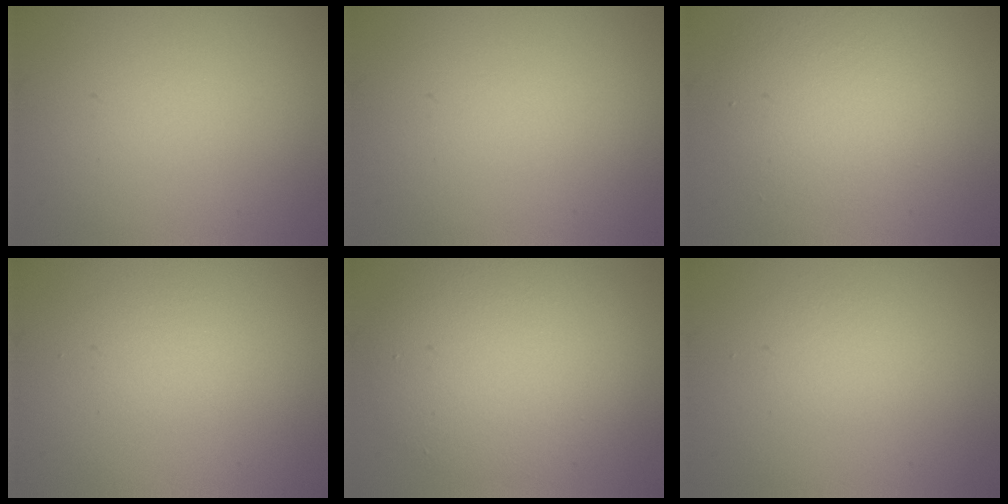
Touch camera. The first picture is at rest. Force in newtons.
{"total": 0.0}
{"total": 4.5, "press": 4.5, "slide": 0.1}
{"total": 1.4, "press": 1.4, "slide": 0.1}
{"total": 7.3, "press": 7.3, "slide": 0.6}
{"total": 1.3, "press": 1.3, "slide": 0.1}